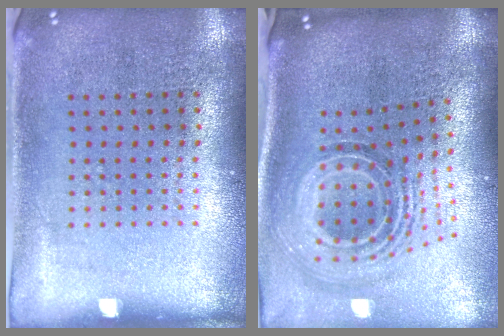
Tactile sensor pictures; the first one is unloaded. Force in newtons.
{"total": 2.1, "press": 1.5, "slide": 1.5}